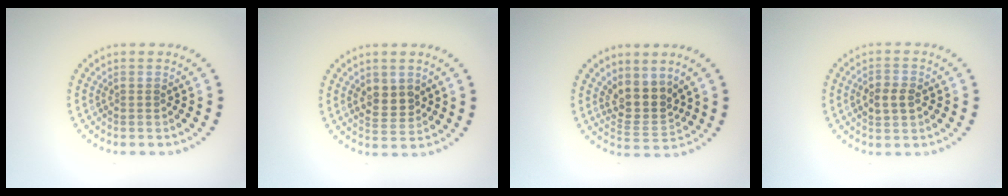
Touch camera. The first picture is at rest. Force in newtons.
{"total": 2.6, "press": 2.5, "slide": 0.7}
{"total": 3.4, "press": 2.6, "slide": 2.1}
{"total": 2.5, "press": 2.5, "slide": 0.2}